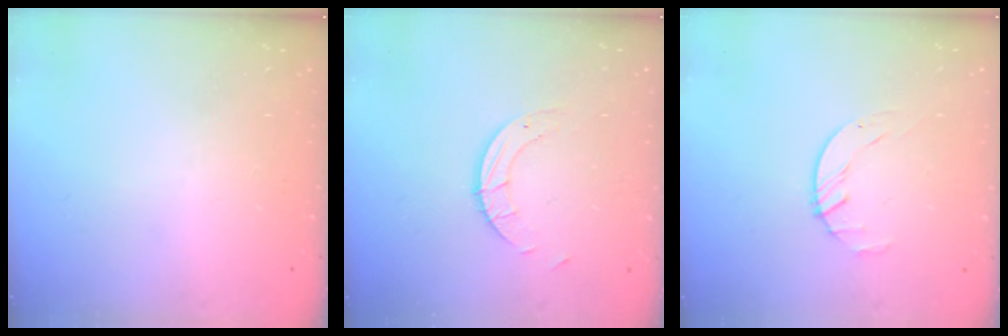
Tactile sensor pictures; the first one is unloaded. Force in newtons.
{"total": 4.3, "press": 4.3, "slide": 0.3}
{"total": 1.6, "press": 1.6, "slide": 0.3}